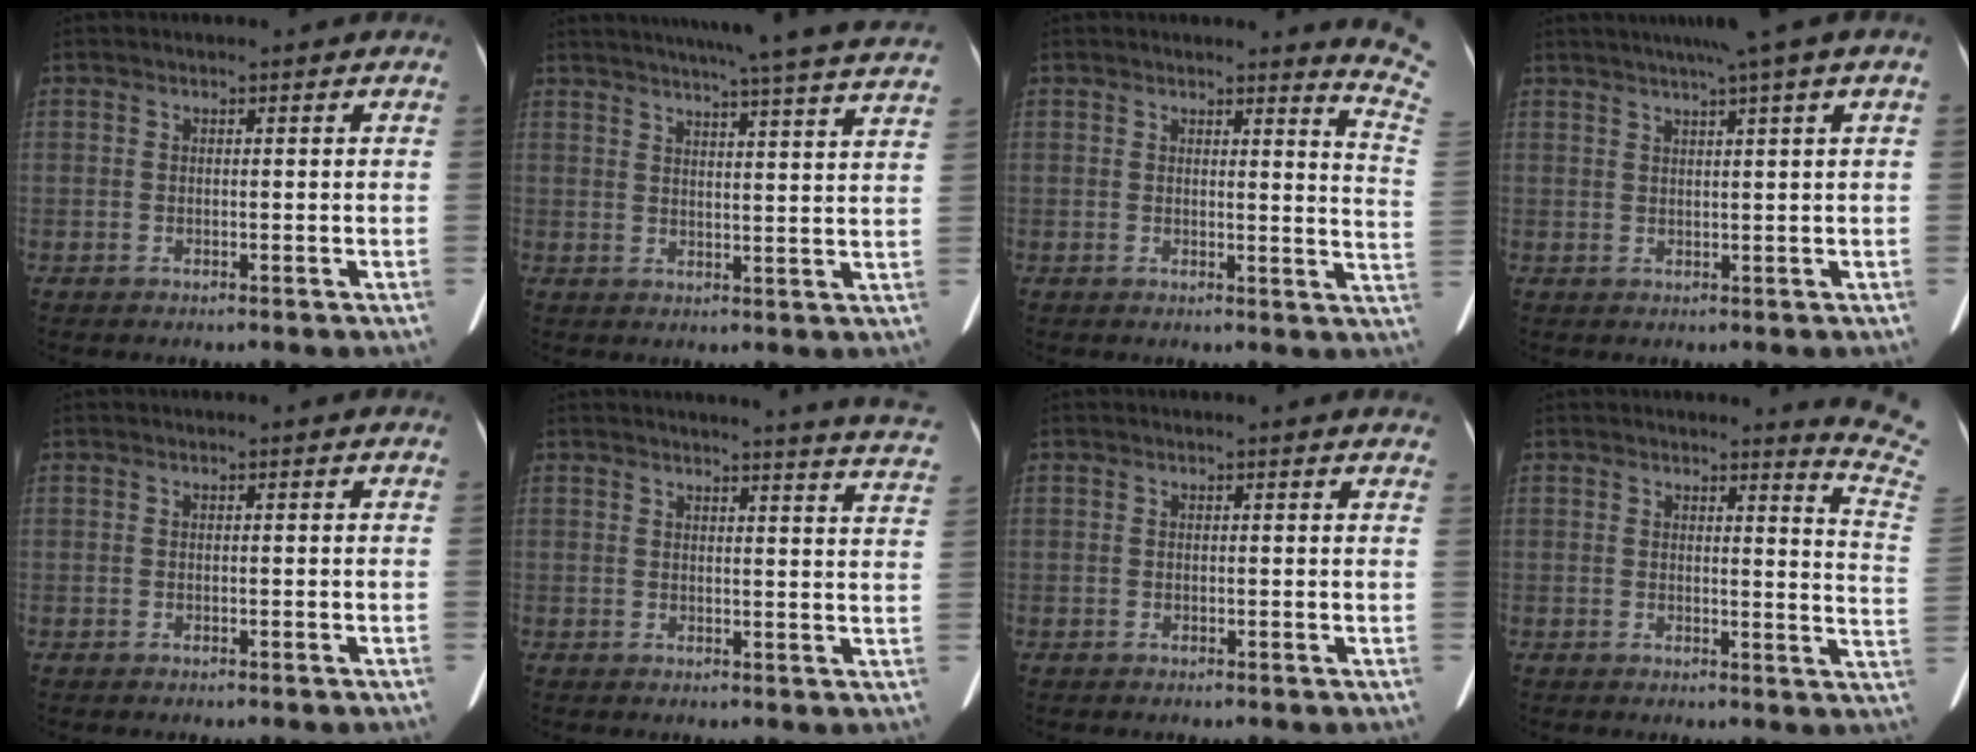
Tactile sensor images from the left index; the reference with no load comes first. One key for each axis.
{"total": 25.5, "fx": 23.2, "fy": -0.6, "fz": 10.5, "tx": -0.162, "ty": -0.037, "tz": 0.278}
{"total": 8.3, "fx": 8.1, "fy": -1.2, "fz": 1.1, "tx": -0.008, "ty": -0.112, "tz": 0.060}
{"total": 7.2, "fx": 4.6, "fy": -1.1, "fz": 5.5, "tx": -0.079, "ty": 0.026, "tz": 0.061}
{"total": 0.0}
{"total": 13.2, "fx": 12.8, "fy": -0.8, "fz": 3.2, "tx": -0.028, "ty": -0.088, "tz": 0.115}
{"total": 4.9, "fx": 4.7, "fy": 0.7, "fz": 1.2, "tx": -0.005, "ty": -0.007, "tz": 0.026}
{"total": 9.4, "fx": 9.2, "fy": -1.5, "fz": 0.8, "tx": -0.005, "ty": -0.125, "tz": 0.074}